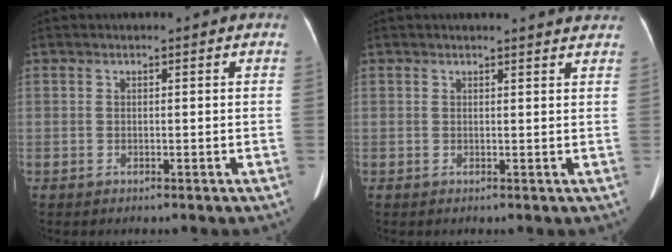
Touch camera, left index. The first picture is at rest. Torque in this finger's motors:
{"motor_torque": [-0.02, -0.48, 0.00, 0.00]}